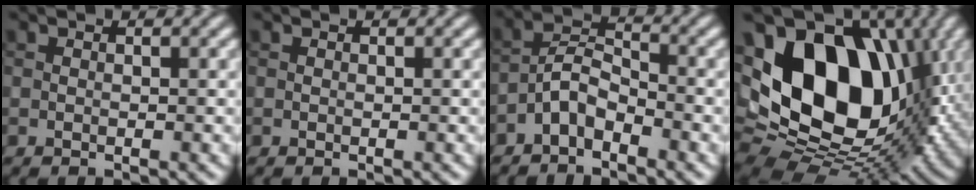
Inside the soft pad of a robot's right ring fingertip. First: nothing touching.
{"total": 0.0}
{"total": 3.0, "force": [-2.0, 1.3, 1.8], "torque": [-0.033, 0.015, -0.047]}
{"total": 16.2, "force": [3.4, 10.6, 11.7], "torque": [-0.195, 0.002, 0.057]}